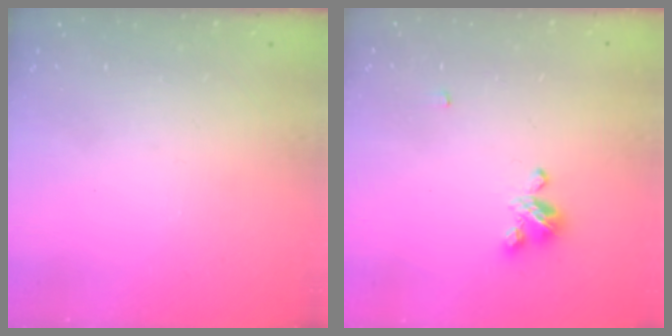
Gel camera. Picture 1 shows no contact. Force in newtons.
{"total": 5.1, "press": 5.0, "slide": 0.5}